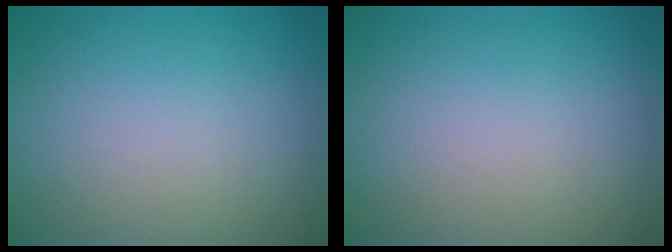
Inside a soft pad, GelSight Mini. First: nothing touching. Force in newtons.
{"total": 0.0}